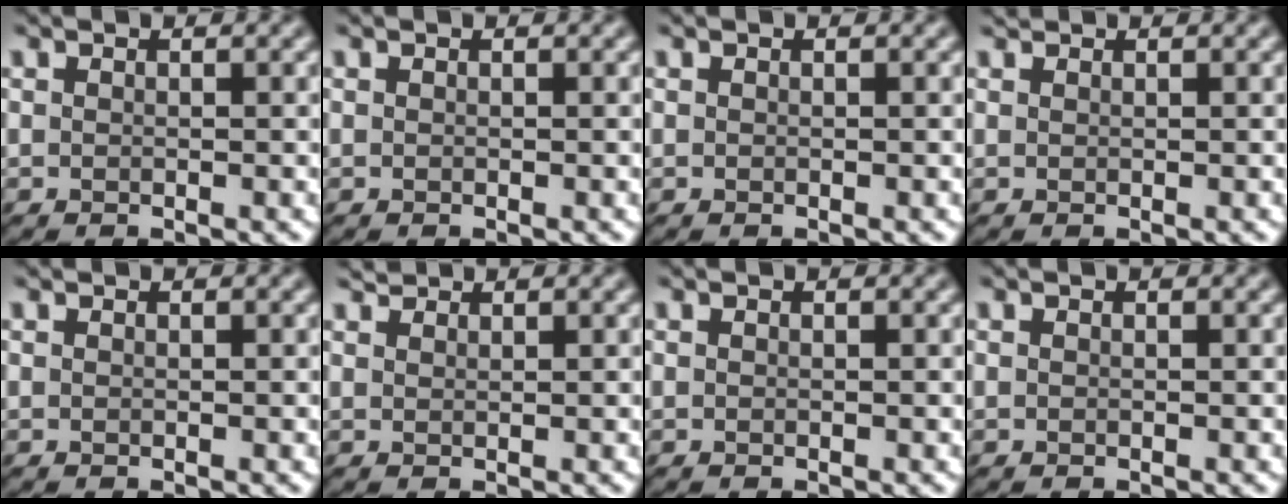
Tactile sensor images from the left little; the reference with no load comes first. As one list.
[{"total": 0.0}, {"total": 0.0}, {"total": 0.7, "force": [0.7, 0.1, 0.0], "torque": [-0.009, 0.006, 0.013]}, {"total": 0.0}, {"total": 1.4, "force": [1.4, 0.3, 0.2], "torque": [-0.014, 0.007, 0.026]}, {"total": 0.0}, {"total": 0.0}]